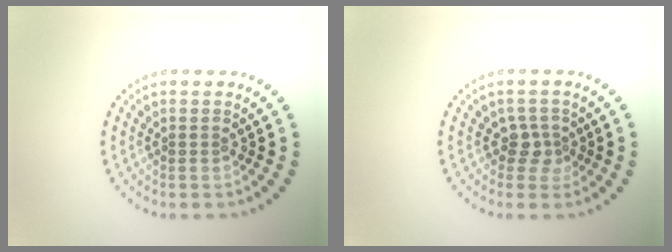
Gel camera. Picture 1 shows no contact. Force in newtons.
{"total": 1.8, "press": 1.3, "slide": 1.3}